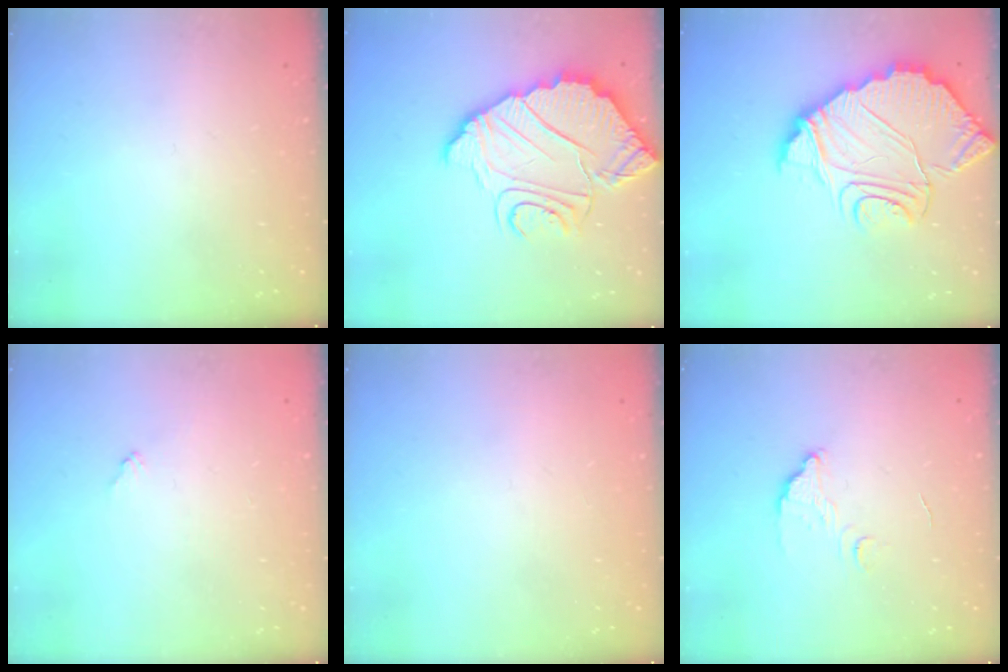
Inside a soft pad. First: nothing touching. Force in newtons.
{"total": 11.4, "press": 11.4, "slide": 1.0}
{"total": 12.7, "press": 12.7, "slide": 0.9}
{"total": 3.9, "press": 3.9, "slide": 0.3}
{"total": 2.1, "press": 2.1, "slide": 0.1}
{"total": 3.6, "press": 3.6, "slide": 0.2}